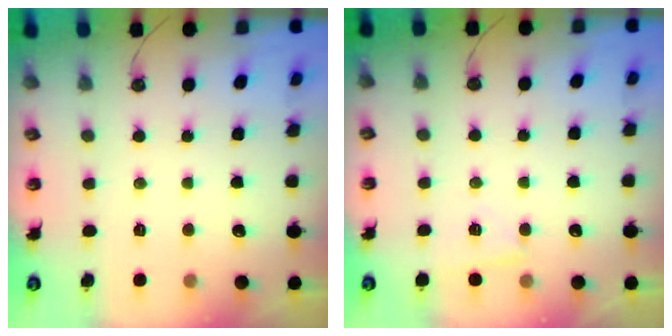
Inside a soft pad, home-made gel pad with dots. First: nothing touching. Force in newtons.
{"total": 3.8, "press": 3.1, "slide": 2.3}